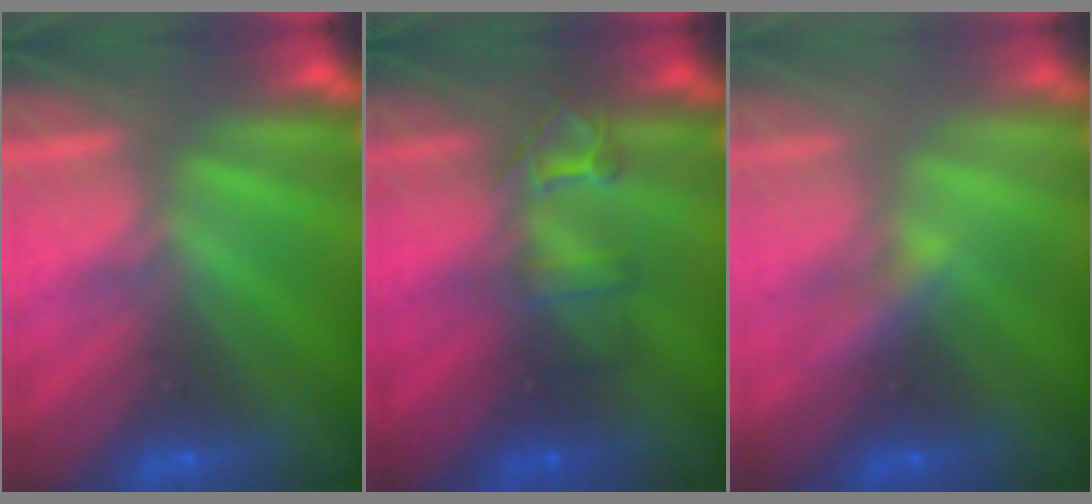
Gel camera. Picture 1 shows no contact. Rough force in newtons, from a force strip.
{"total": 2.5}
{"total": 2.2}